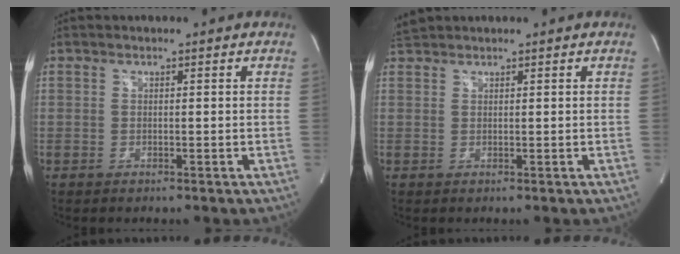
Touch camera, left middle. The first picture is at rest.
{"total": 1.6, "force": [1.6, 0.0, -0.1], "torque": [-0.011, 0.013, 0.038]}